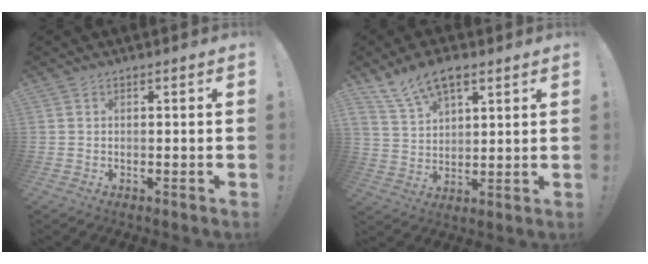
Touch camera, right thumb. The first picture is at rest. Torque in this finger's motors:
{"motor_torque": [0.60, 0.77, 0.17, 0.14, 0.16]}